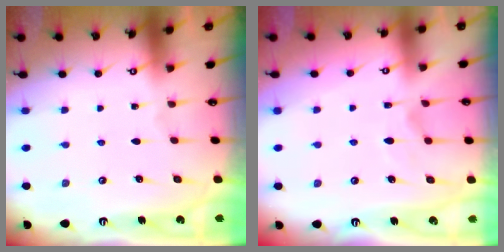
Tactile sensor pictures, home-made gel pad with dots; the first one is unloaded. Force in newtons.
{"total": 2.5, "press": 2.1, "slide": 1.4}